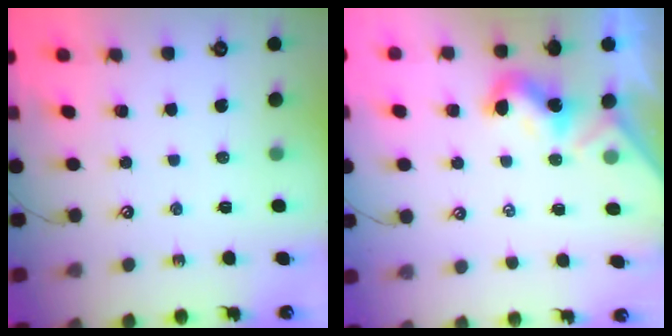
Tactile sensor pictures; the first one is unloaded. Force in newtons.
{"total": 1.9, "press": 1.9, "slide": 0.4}